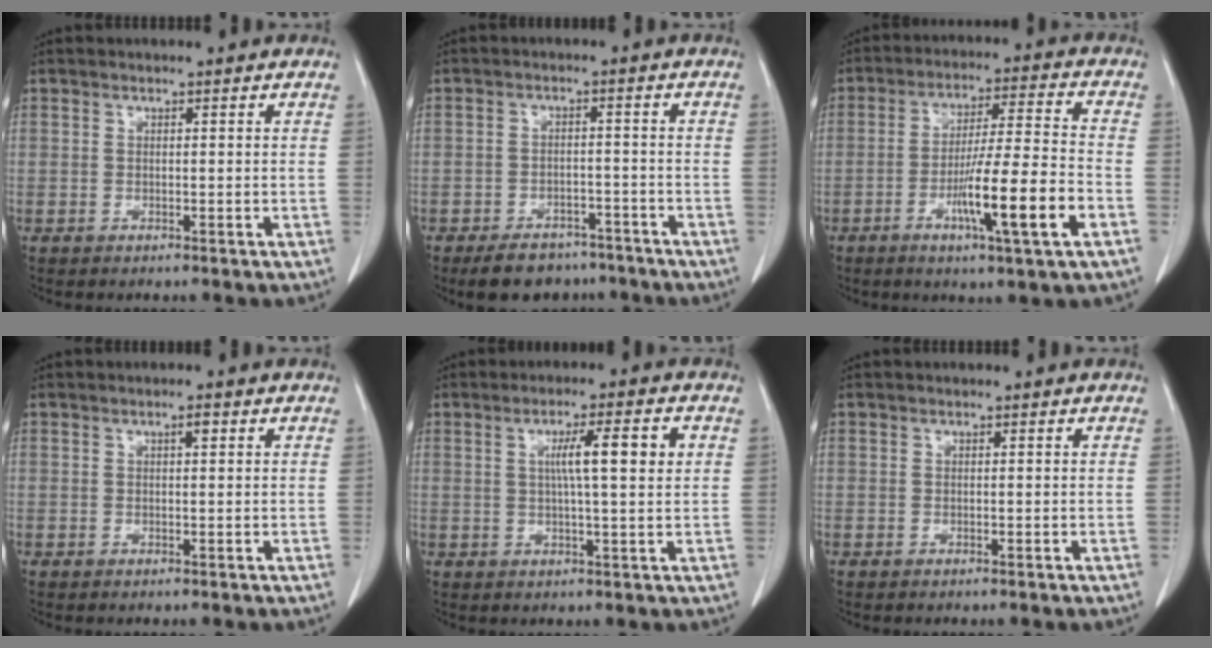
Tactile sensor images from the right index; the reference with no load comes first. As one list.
[{"total": 7.9, "force": [-6.3, 4.2, 2.2], "torque": [-0.024, 0.005, -0.092]}, {"total": 12.5, "force": [-4.7, -0.3, 11.6], "torque": [-0.201, -0.009, -0.079]}, {"total": 1.0, "force": [0.4, 0.2, 0.9], "torque": [-0.017, 0.002, 0.006]}, {"total": 6.9, "force": [1.6, 0.1, 6.7], "torque": [-0.112, 0.007, 0.024]}, {"total": 0.0}]